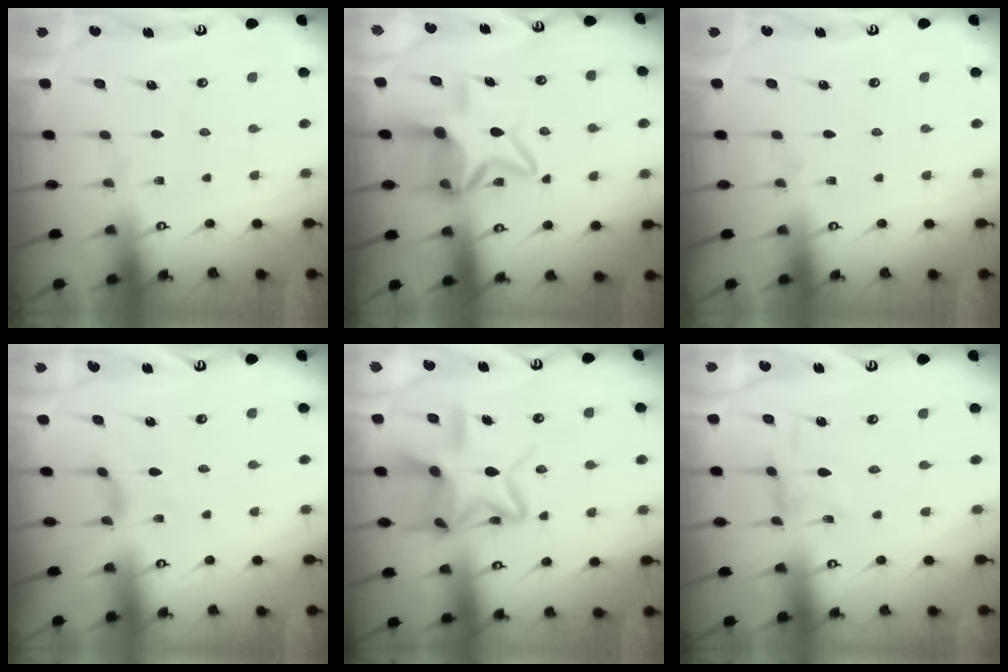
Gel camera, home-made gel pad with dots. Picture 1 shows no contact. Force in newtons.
{"total": 8.8, "press": 8.8, "slide": 1.1}
{"total": 0.0}
{"total": 2.1, "press": 2.0, "slide": 0.5}
{"total": 15.3, "press": 15.2, "slide": 1.4}
{"total": 2.2, "press": 2.2, "slide": 0.4}